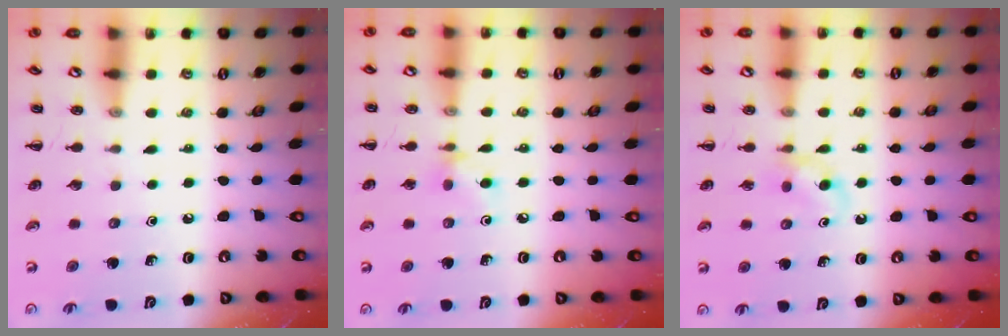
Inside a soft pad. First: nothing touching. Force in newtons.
{"total": 5.2, "press": 5.1, "slide": 1.1}
{"total": 2.5, "press": 2.3, "slide": 1.0}